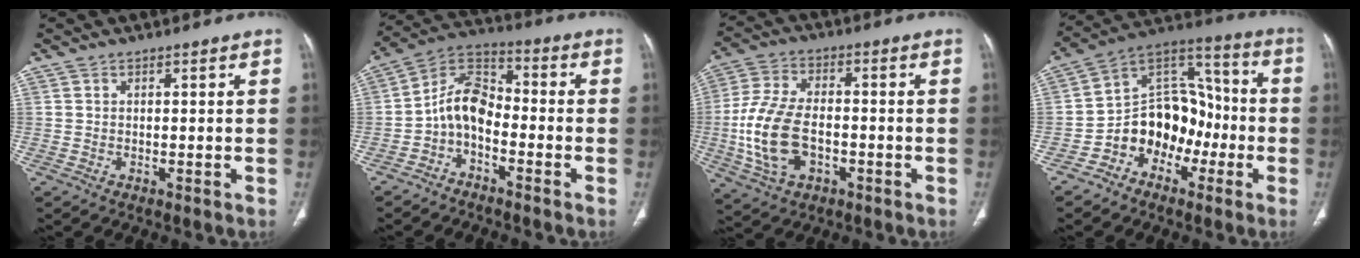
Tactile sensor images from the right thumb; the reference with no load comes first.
{"total": 8.7, "force": [-2.9, 5.4, 6.2], "torque": [-0.102, 0.060, -0.071]}
{"total": 13.0, "force": [-2.7, 7.9, 10.0], "torque": [-0.207, 0.017, -0.047]}
{"total": 14.0, "force": [-5.3, 10.8, 7.2], "torque": [-0.060, 0.080, -0.100]}